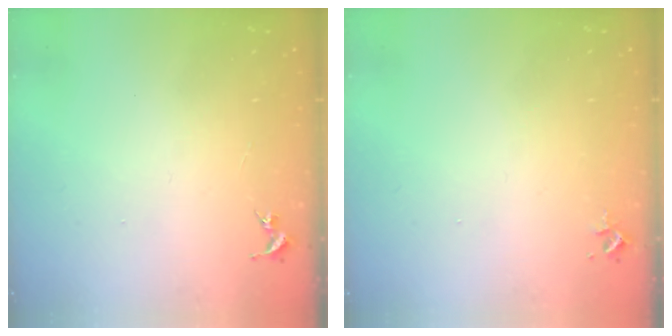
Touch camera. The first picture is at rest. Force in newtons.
{"total": 2.4, "press": 2.4, "slide": 0.3}